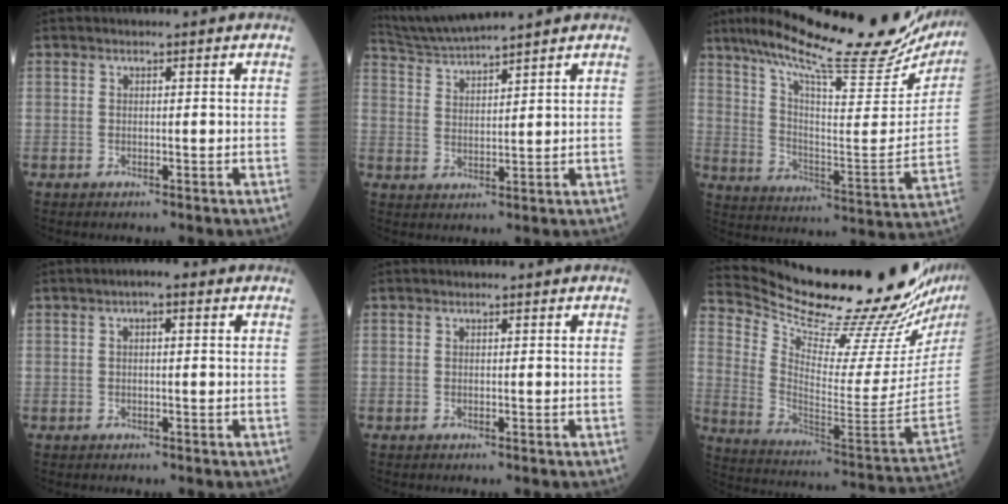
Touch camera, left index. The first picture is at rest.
{"total": 7.1, "force": [6.7, -1.5, 2.0], "torque": [-0.050, 0.013, 0.135]}
{"total": 28.1, "force": [23.5, 4.2, 14.8], "torque": [-0.243, -0.044, 0.318]}
{"total": 2.2, "force": [0.5, 0.6, 2.1], "torque": [-0.031, 0.006, 0.001]}
{"total": 0.0}
{"total": 28.1, "force": [24.9, 0.2, 13.0], "torque": [-0.223, -0.127, 0.359]}